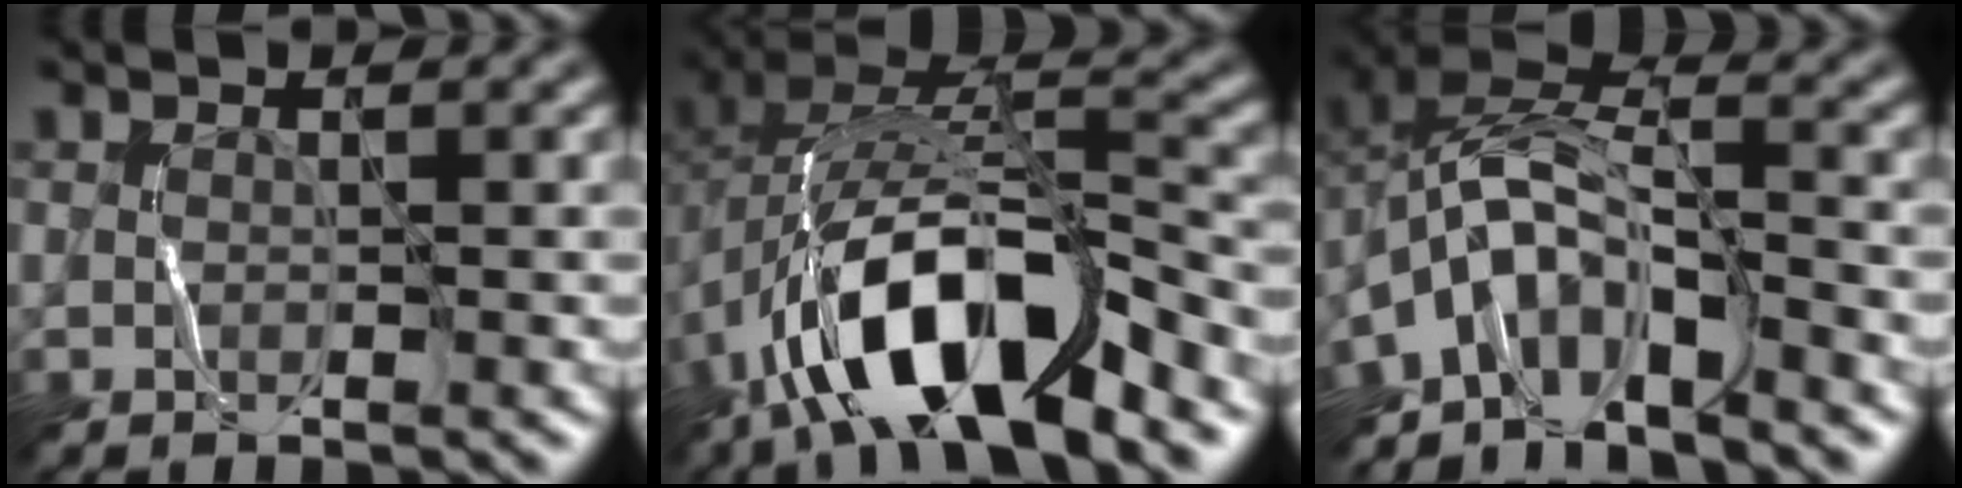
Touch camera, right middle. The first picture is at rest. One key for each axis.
{"total": 11.7, "fx": -5.6, "fy": 4.8, "fz": 9.1, "tx": -0.165, "ty": 0.016, "tz": -0.100}
{"total": 6.9, "fx": -4.4, "fy": 2.8, "fz": 4.6, "tx": -0.077, "ty": 0.015, "tz": -0.093}